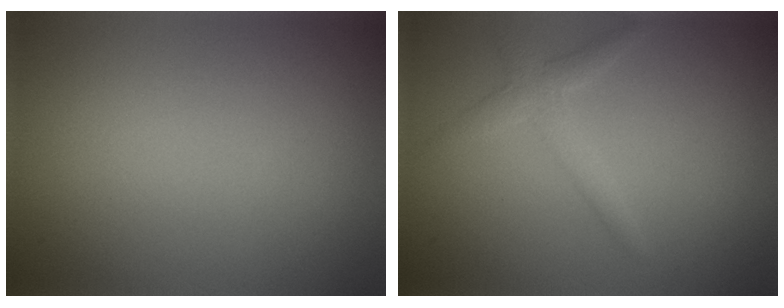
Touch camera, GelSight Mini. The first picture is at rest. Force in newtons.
{"total": 2.2, "press": 2.2, "slide": 0.1}